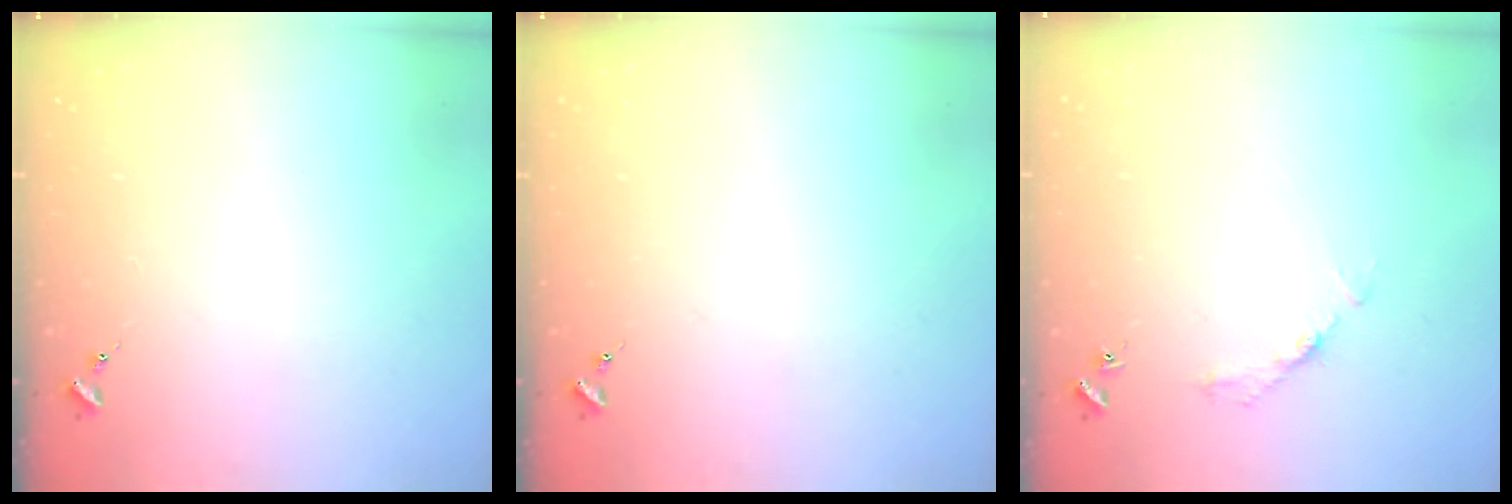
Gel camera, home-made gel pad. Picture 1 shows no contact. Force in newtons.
{"total": 0.0}
{"total": 2.7, "press": 2.7, "slide": 0.4}